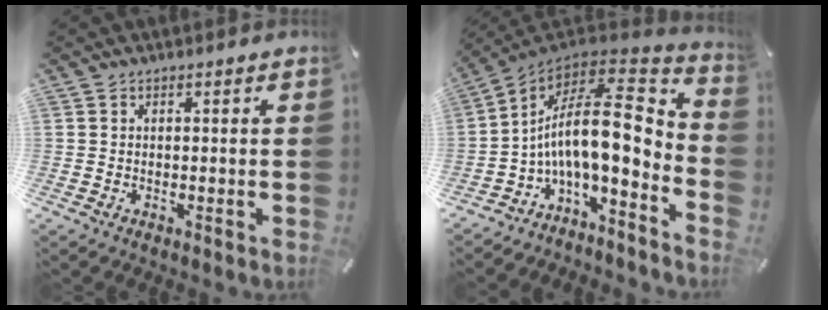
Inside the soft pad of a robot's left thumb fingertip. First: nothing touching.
{"total": 19.0, "force": [0.9, 8.7, 16.9], "torque": [-0.298, -0.041, 0.012]}